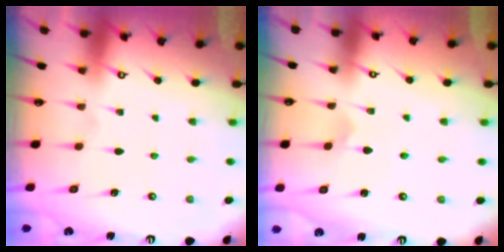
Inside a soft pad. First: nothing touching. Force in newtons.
{"total": 1.4, "press": 1.4, "slide": 0.1}